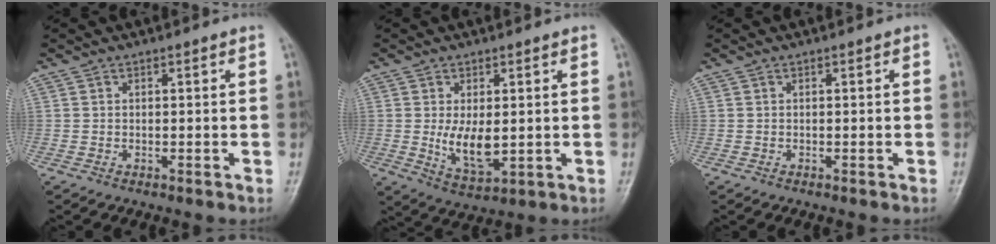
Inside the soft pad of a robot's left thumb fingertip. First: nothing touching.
{"total": 7.2, "force": [0.2, 3.5, 6.3], "torque": [-0.099, -0.019, 0.017]}
{"total": 0.0}